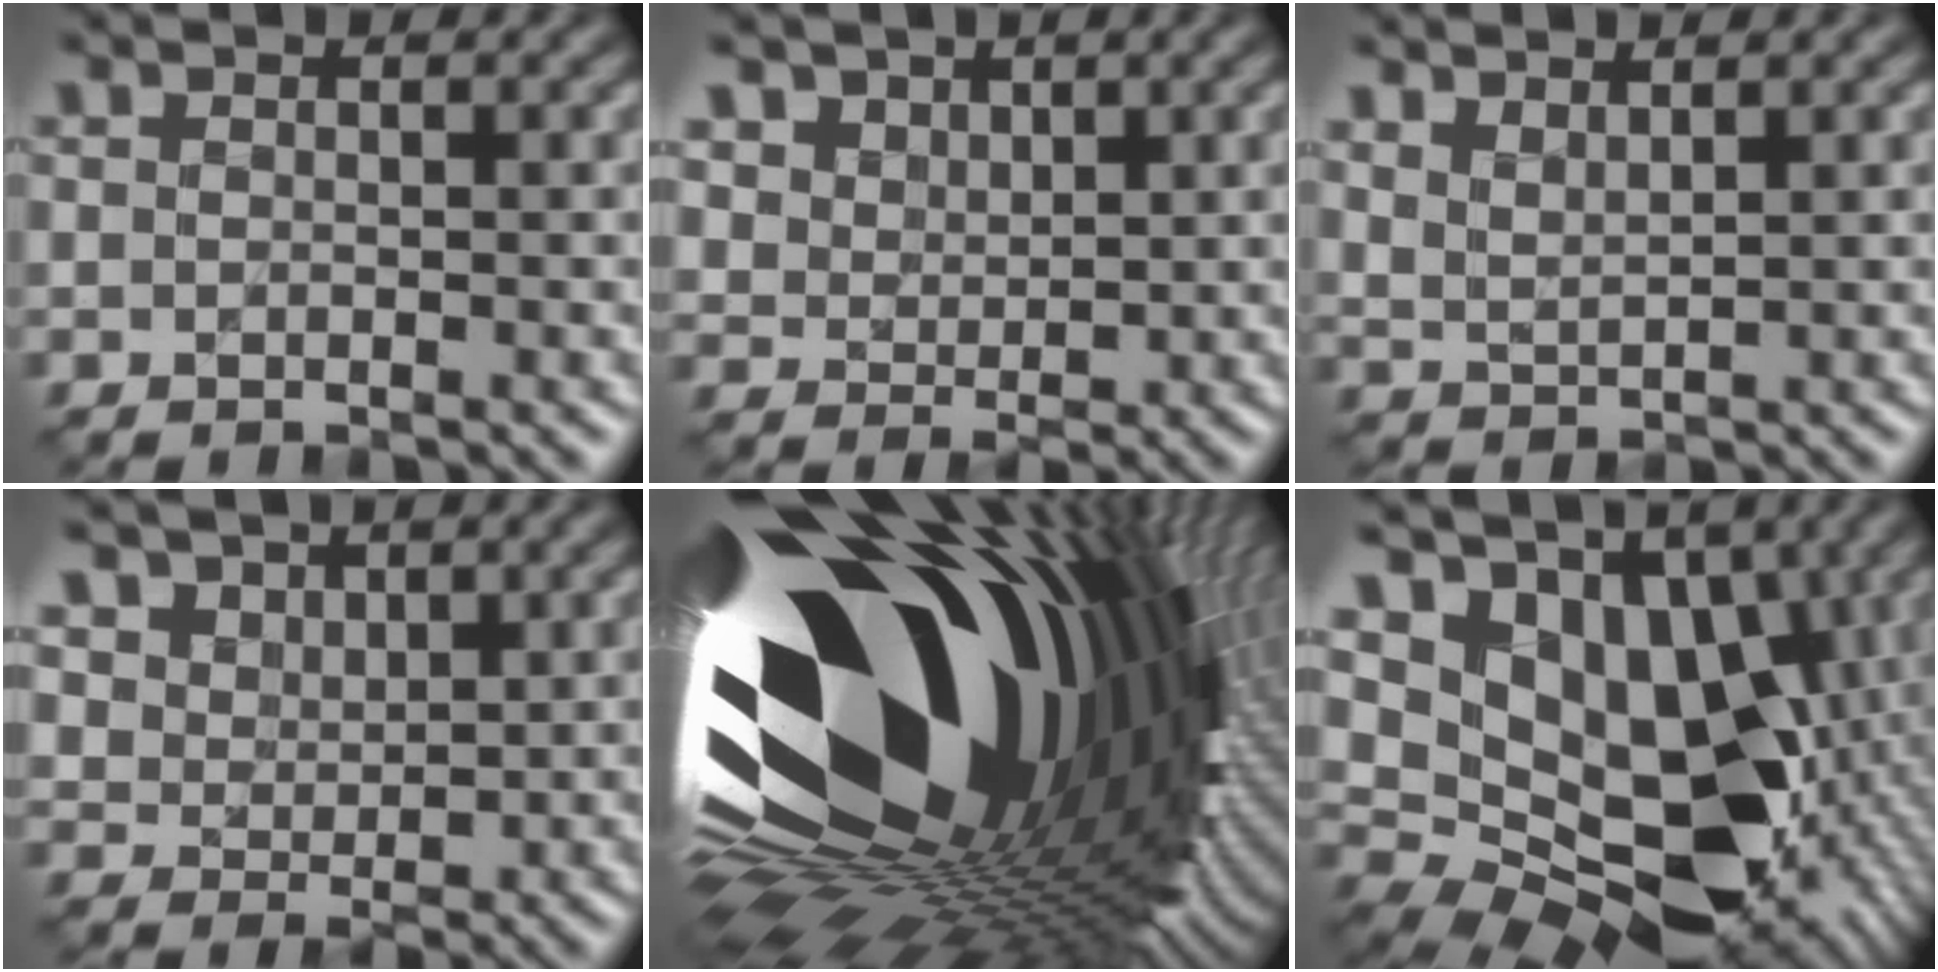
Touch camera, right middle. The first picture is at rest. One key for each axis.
{"total": 4.1, "fx": 2.6, "fy": 3.1, "fz": 1.0, "tx": -0.041, "ty": -0.001, "tz": 0.051}
{"total": 2.1, "fx": 2.0, "fy": 0.3, "fz": 0.7, "tx": -0.017, "ty": -0.001, "tz": 0.048}
{"total": 4.8, "fx": 3.0, "fy": 3.6, "fz": 1.2, "tx": -0.042, "ty": -0.005, "tz": 0.055}
{"total": 21.0, "fx": 3.6, "fy": 11.3, "fz": 17.3, "tx": -0.302, "ty": -0.041, "tz": 0.050}
{"total": 14.5, "fx": 1.9, "fy": 10.0, "fz": 10.4, "tx": -0.141, "ty": -0.014, "tz": 0.034}